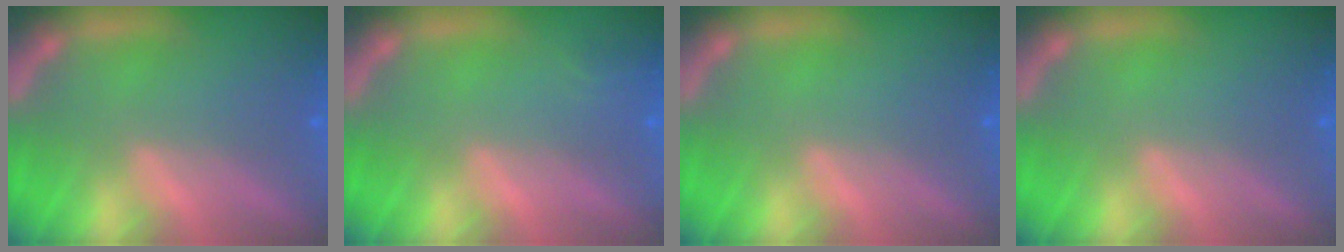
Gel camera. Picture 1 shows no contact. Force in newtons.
{"total": 0.9}
{"total": 0.0}
{"total": 0.0}